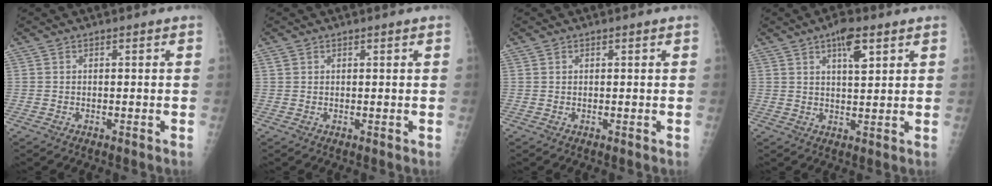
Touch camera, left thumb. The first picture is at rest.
{"total": 1.1, "force": [0.7, 0.6, 0.5], "torque": [-0.004, 0.000, 0.012]}
{"total": 0.0}
{"total": 6.1, "force": [3.2, 2.1, 4.7], "torque": [-0.063, -0.012, 0.048]}